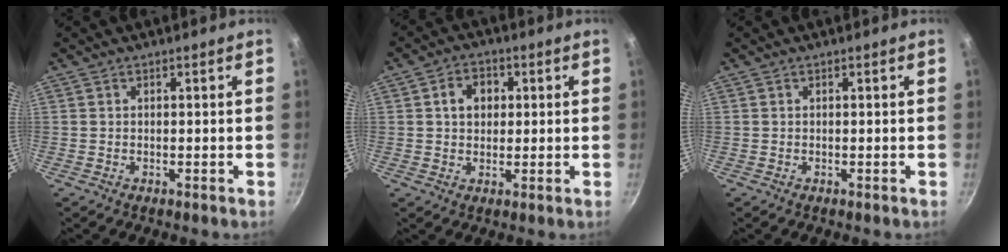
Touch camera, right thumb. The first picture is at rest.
{"total": 5.4, "force": [1.2, 4.3, 3.1], "torque": [-0.027, 0.007, 0.014]}
{"total": 0.0}